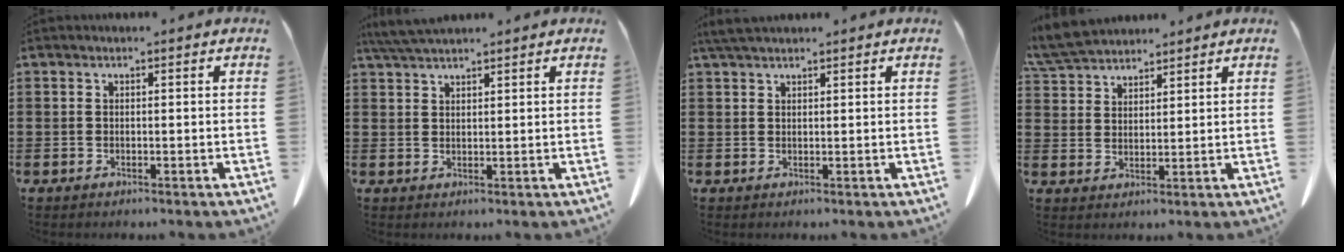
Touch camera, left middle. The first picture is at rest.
{"total": 4.0, "force": [3.5, 0.6, 1.9], "torque": [-0.047, -0.003, 0.065]}
{"total": 2.7, "force": [2.3, 0.5, 1.4], "torque": [-0.035, 0.003, 0.044]}
{"total": 6.0, "force": [5.6, 1.5, 1.7], "torque": [-0.054, -0.010, 0.105]}